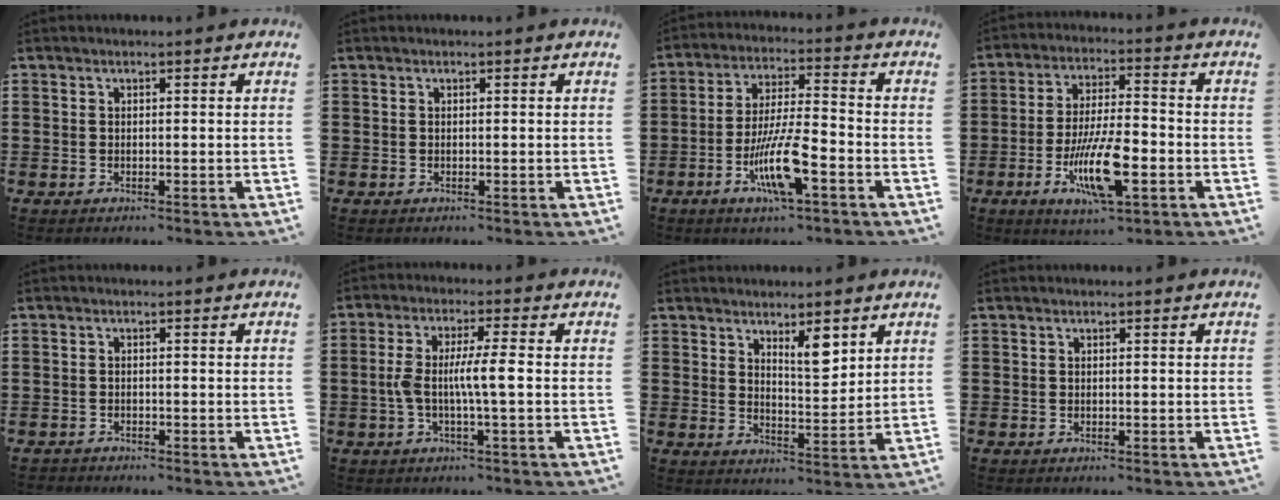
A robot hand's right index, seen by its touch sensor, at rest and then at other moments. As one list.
[{"total": 0.0}, {"total": 10.3, "force": [-4.2, 2.3, 9.1], "torque": [-0.185, -0.007, -0.079]}, {"total": 12.2, "force": [-4.3, 3.8, 10.8], "torque": [-0.215, -0.006, -0.076]}, {"total": 0.9, "force": [-0.9, 0.2, -0.1], "torque": [-0.002, 0.003, -0.021]}, {"total": 5.7, "force": [-0.7, 0.5, 5.7], "torque": [-0.117, -0.007, -0.022]}, {"total": 5.4, "force": [3.7, 1.8, 3.5], "torque": [-0.053, -0.012, 0.060]}, {"total": 0.0}]